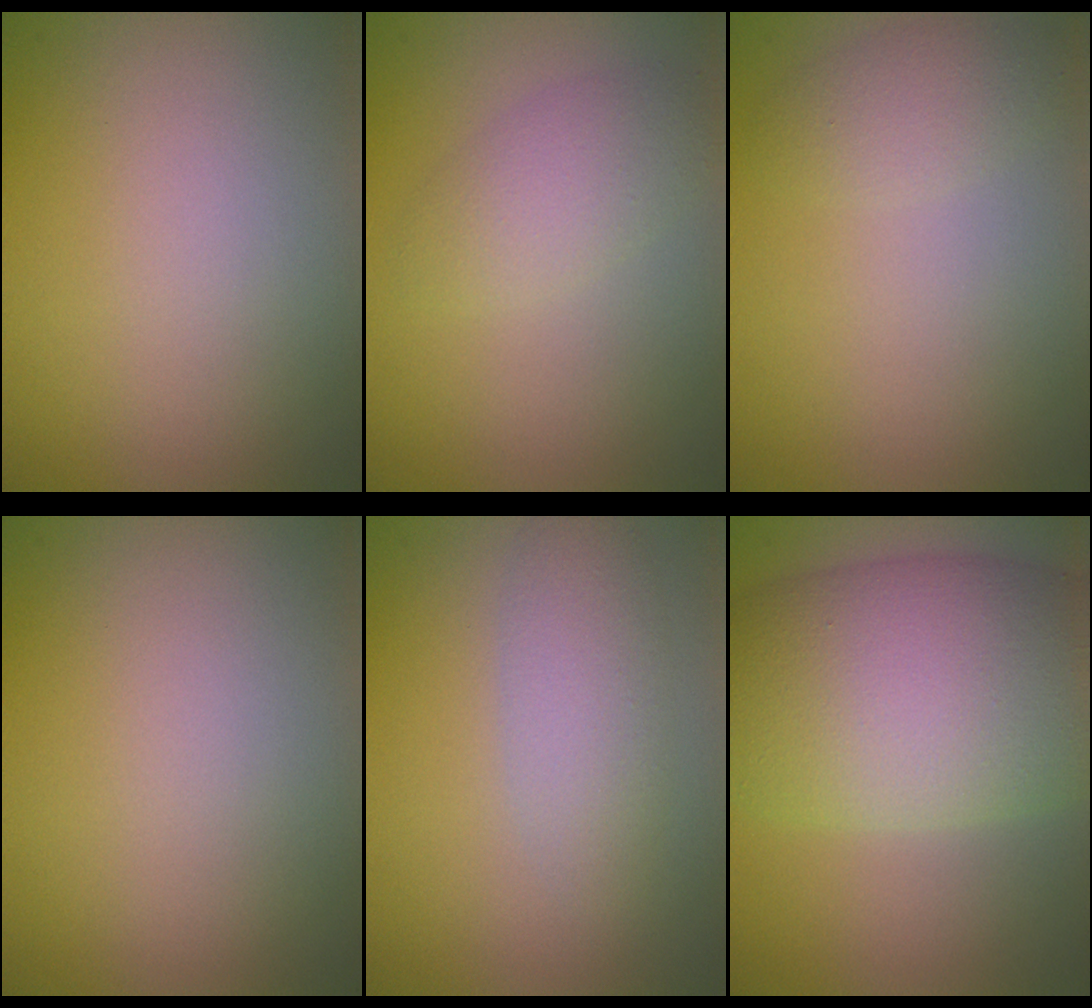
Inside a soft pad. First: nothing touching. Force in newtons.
{"total": 2.6, "press": 2.6, "slide": 0.1}
{"total": 1.7, "press": 1.7, "slide": 0.1}
{"total": 0.0}
{"total": 2.9, "press": 2.9, "slide": 0.1}
{"total": 11.3, "press": 11.3, "slide": 0.5}